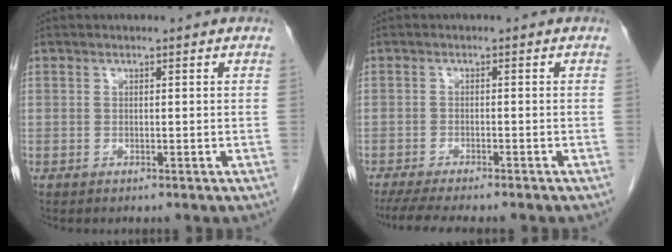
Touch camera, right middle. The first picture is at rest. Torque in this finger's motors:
{"motor_torque": [0.71, -0.63, 0.11, 0.05]}